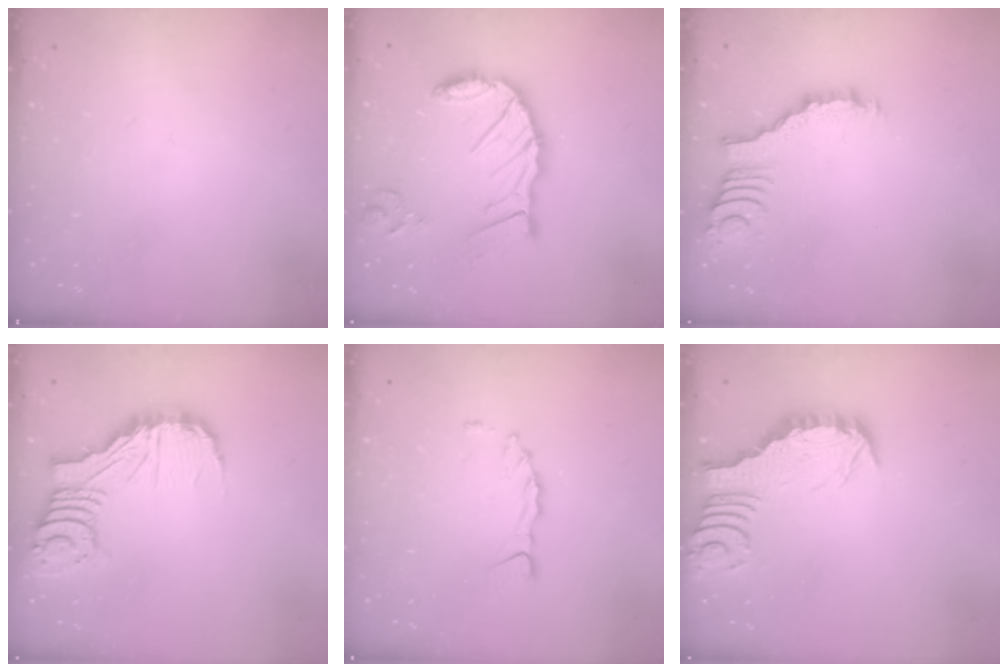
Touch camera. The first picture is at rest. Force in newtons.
{"total": 16.8, "press": 16.7, "slide": 2.0}
{"total": 2.7, "press": 2.7, "slide": 0.3}
{"total": 12.4, "press": 12.3, "slide": 1.5}
{"total": 2.8, "press": 2.8, "slide": 0.4}
{"total": 2.7, "press": 2.7, "slide": 0.3}